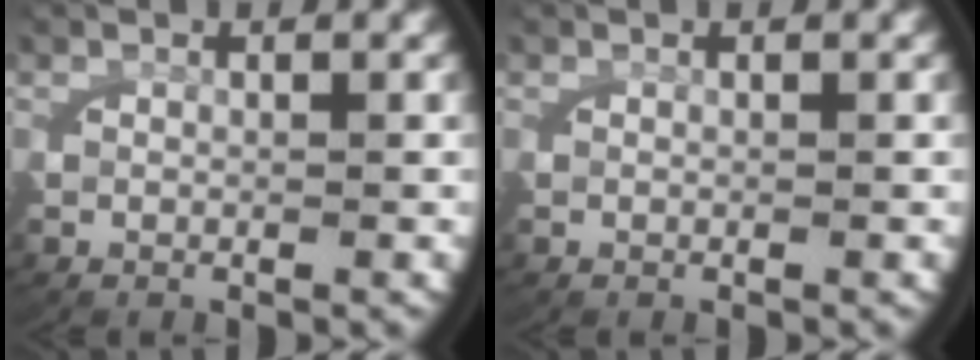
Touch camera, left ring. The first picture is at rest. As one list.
[{"total": 0.0}]